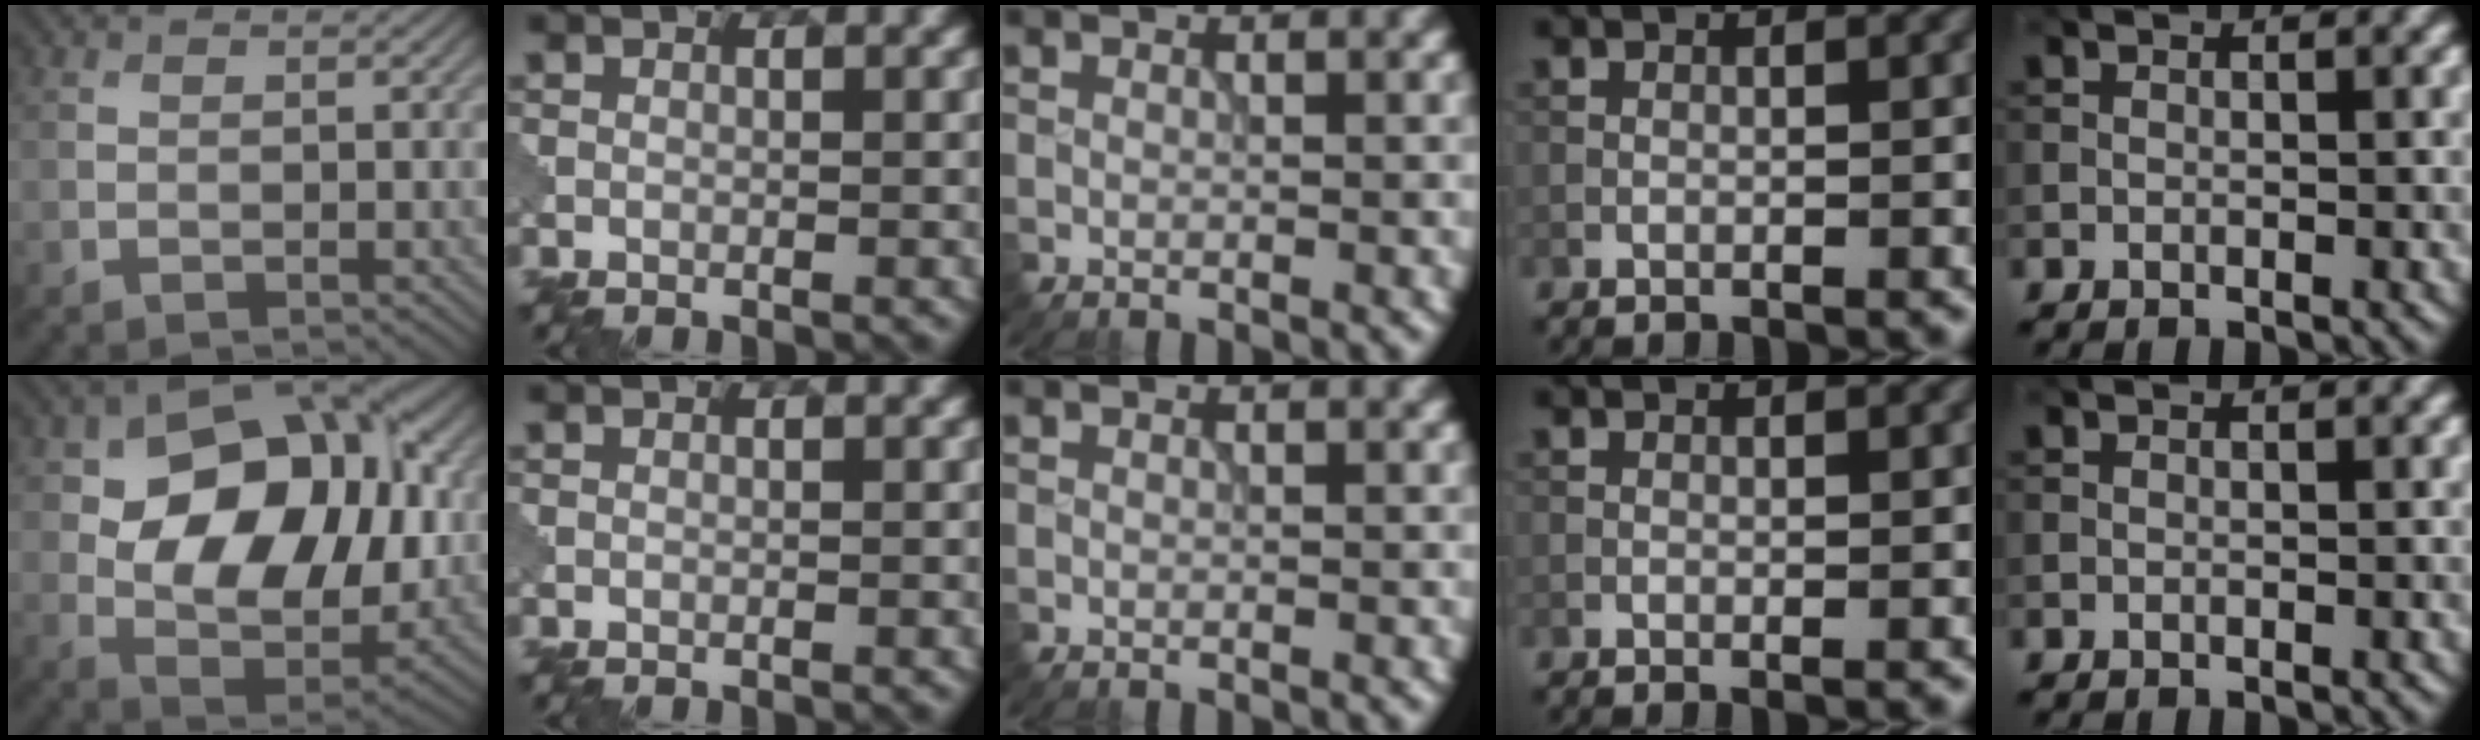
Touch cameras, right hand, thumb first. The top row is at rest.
{"thumb": {"total": 15.8, "force": [2.8, 10.3, 11.7], "torque": [-0.195, 0.000, 0.051]}}